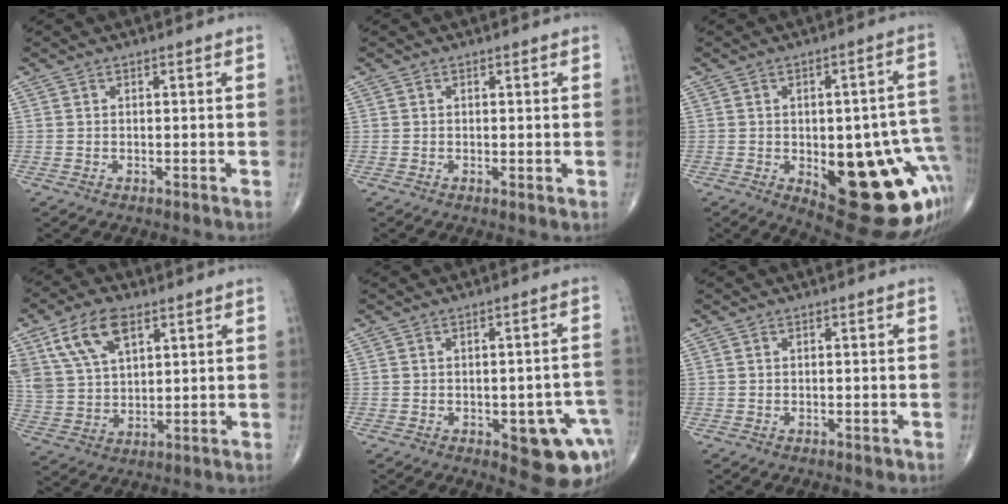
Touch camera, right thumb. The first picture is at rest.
{"total": 0.8, "force": [0.0, 0.2, 0.7], "torque": [-0.015, -0.005, -0.001]}
{"total": 23.6, "force": [-6.0, 9.2, 20.8], "torque": [-0.207, 0.015, -0.047]}
{"total": 12.1, "force": [6.2, 6.5, 8.2], "torque": [-0.151, -0.010, 0.125]}
{"total": 11.5, "force": [-4.4, 5.0, 9.3], "torque": [-0.079, 0.022, -0.042]}
{"total": 0.6, "force": [-0.3, 0.3, 0.4], "torque": [-0.004, -0.001, -0.003]}